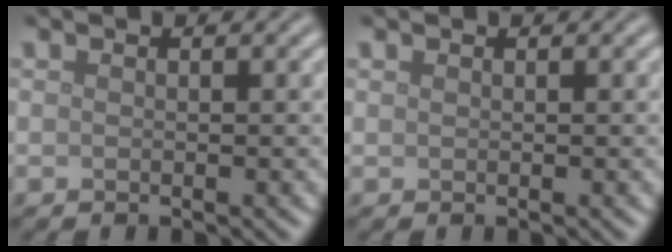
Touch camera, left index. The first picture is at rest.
{"total": 0.0}